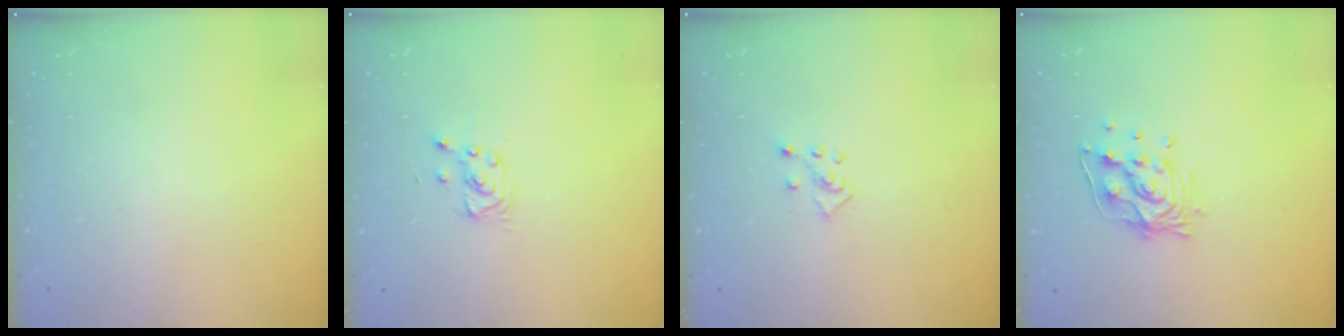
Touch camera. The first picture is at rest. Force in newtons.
{"total": 3.2, "press": 3.2, "slide": 0.4}
{"total": 2.3, "press": 2.3, "slide": 0.5}
{"total": 11.1, "press": 11.1, "slide": 1.4}